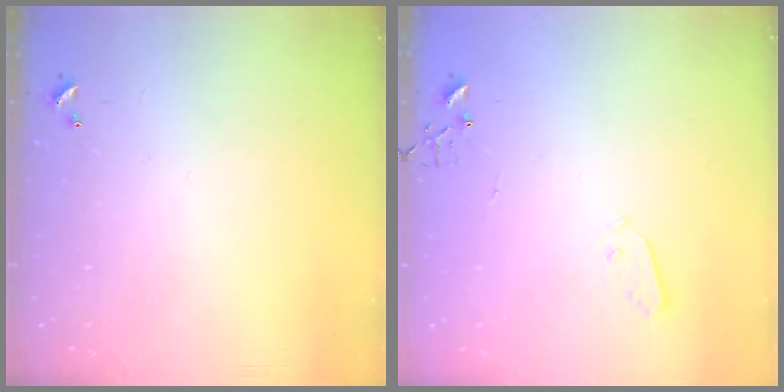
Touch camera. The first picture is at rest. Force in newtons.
{"total": 3.0, "press": 3.0, "slide": 0.3}